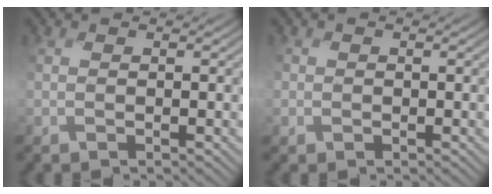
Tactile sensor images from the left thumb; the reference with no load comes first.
{"total": 1.0, "force": [-0.3, 0.9, -0.3], "torque": [0.003, -0.004, -0.011]}